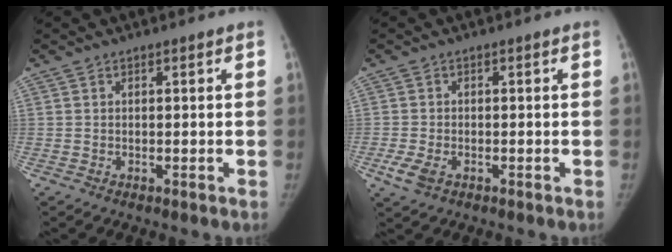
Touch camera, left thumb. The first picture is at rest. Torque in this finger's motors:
{"motor_torque": [0.04, 0.11, 0.27, -0.27, 0.03]}